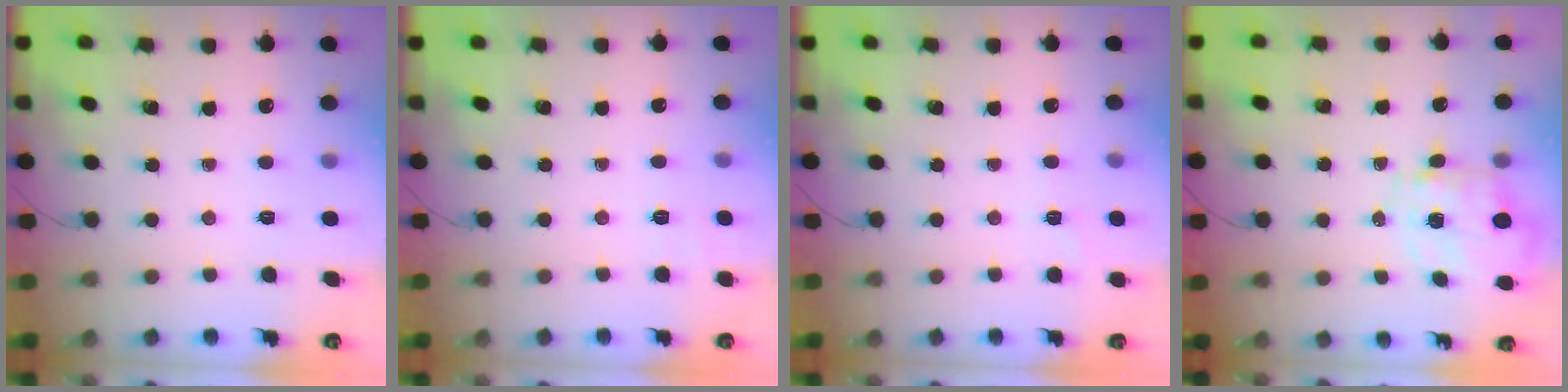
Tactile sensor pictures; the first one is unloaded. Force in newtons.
{"total": 1.8, "press": 0.1, "slide": 1.8}
{"total": 3.1, "press": 2.7, "slide": 1.5}
{"total": 2.8, "press": 2.6, "slide": 1.2}